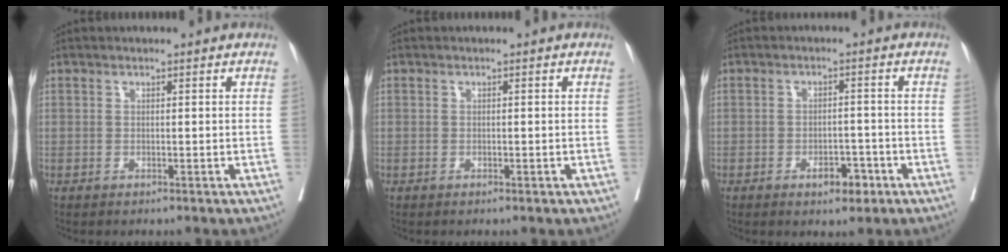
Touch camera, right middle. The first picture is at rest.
{"total": 0.8, "force": [-0.5, 0.3, 0.5], "torque": [-0.016, 0.000, -0.007]}
{"total": 3.9, "force": [-2.2, 1.8, 2.8], "torque": [-0.033, 0.005, -0.028]}